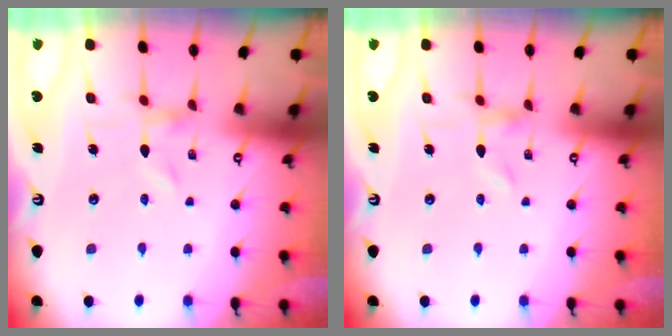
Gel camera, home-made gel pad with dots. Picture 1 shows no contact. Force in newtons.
{"total": 0.0}